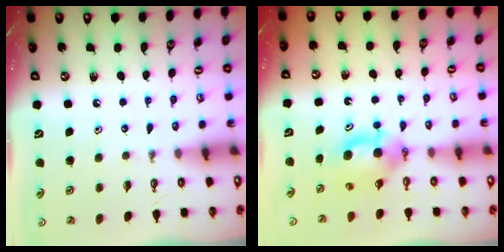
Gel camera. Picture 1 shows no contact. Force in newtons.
{"total": 6.9, "press": 5.1, "slide": 4.7}